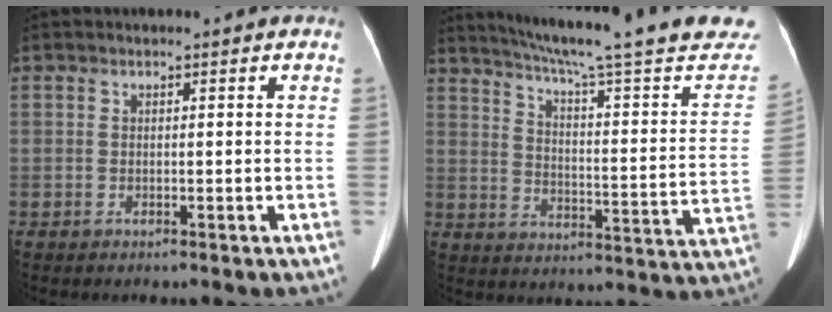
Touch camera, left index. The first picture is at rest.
{"total": 28.6, "force": [25.3, 1.9, 13.2], "torque": [-0.195, -0.072, 0.312]}